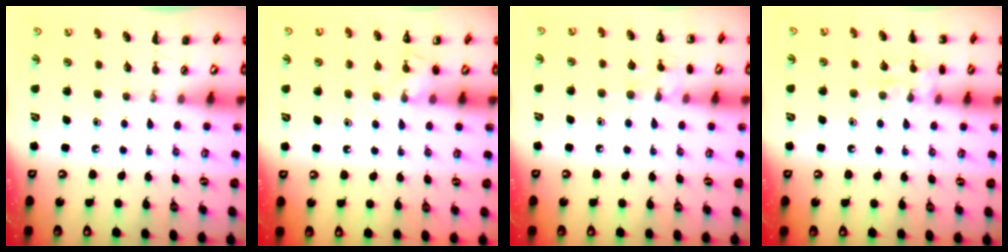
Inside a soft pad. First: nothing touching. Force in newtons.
{"total": 7.4, "press": 7.0, "slide": 2.3}
{"total": 7.7, "press": 7.5, "slide": 1.7}
{"total": 8.2, "press": 8.0, "slide": 1.7}